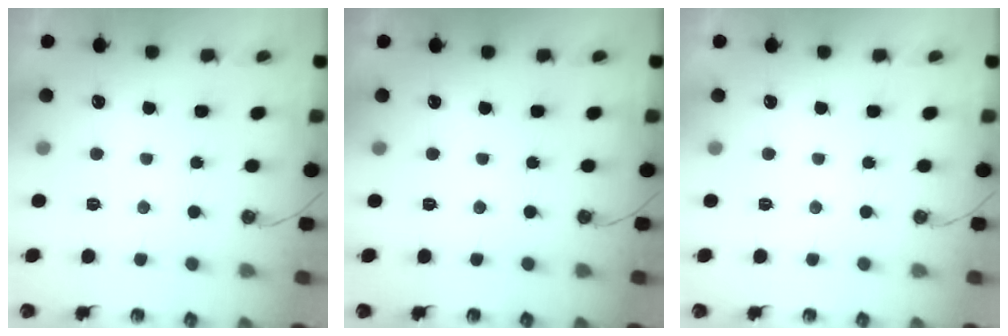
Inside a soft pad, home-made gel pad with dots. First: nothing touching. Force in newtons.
{"total": 0.0}
{"total": 0.0}